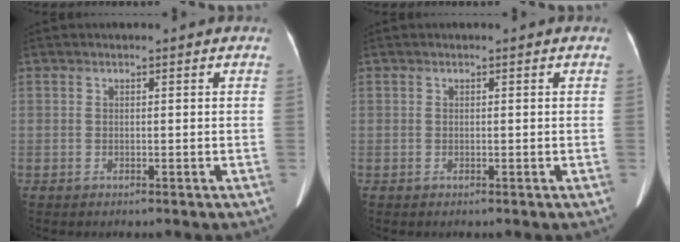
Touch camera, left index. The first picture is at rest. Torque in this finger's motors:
{"motor_torque": [0.03, 0.06, 0.02, 0.01]}